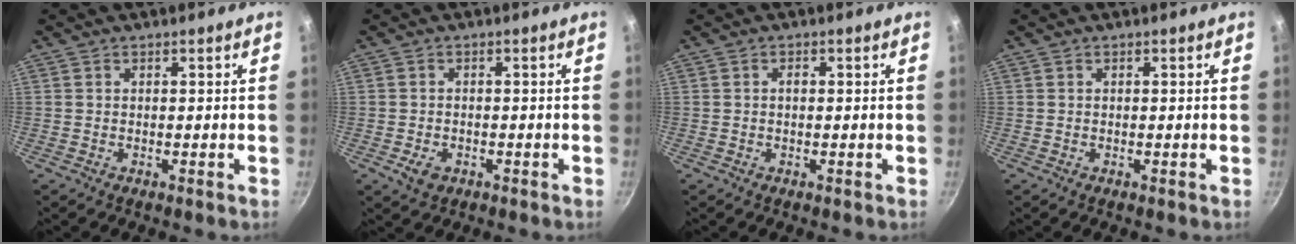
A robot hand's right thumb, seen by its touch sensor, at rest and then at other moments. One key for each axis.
{"total": 3.0, "fx": -1.3, "fy": 2.1, "fz": 1.8, "tx": -0.032, "ty": 0.005, "tz": -0.020}
{"total": 0.9, "fx": 0.0, "fy": 0.6, "fz": 0.7, "tx": -0.012, "ty": 0.005, "tz": -0.002}
{"total": 0.0}